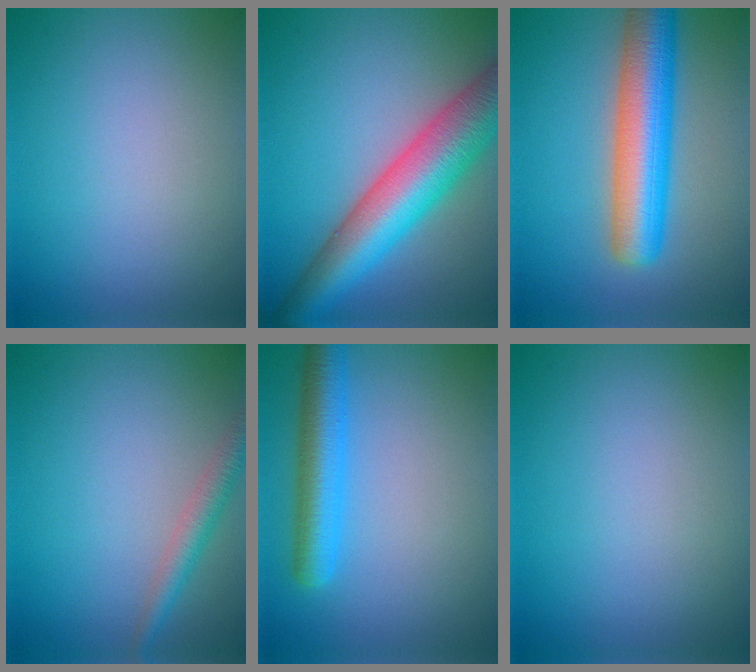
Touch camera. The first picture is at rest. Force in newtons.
{"total": 10.8, "press": 10.8, "slide": 0.3}
{"total": 8.4, "press": 8.3, "slide": 0.3}
{"total": 2.4, "press": 2.4, "slide": 0.0}
{"total": 4.8, "press": 4.8, "slide": 0.2}
{"total": 0.0}